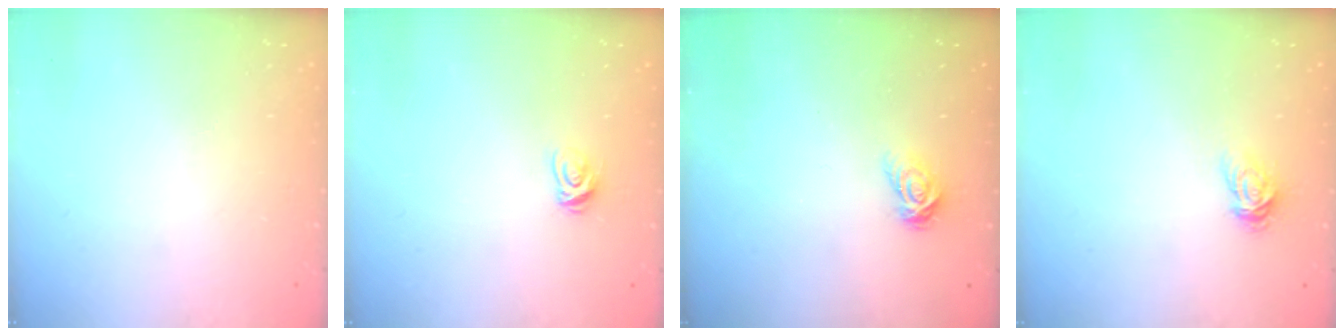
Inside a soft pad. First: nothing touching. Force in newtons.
{"total": 4.6, "press": 4.6, "slide": 0.5}
{"total": 3.5, "press": 3.5, "slide": 0.4}
{"total": 3.5, "press": 3.5, "slide": 0.3}